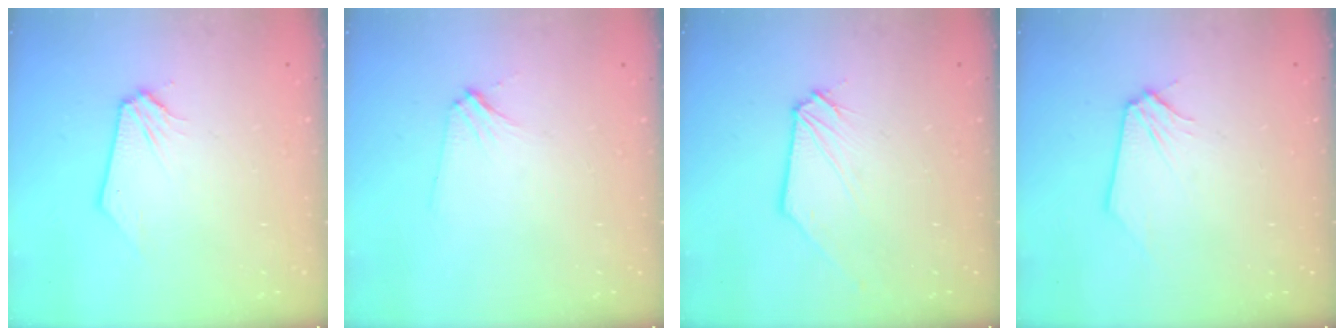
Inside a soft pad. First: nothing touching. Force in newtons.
{"total": 3.3, "press": 3.3, "slide": 0.5}
{"total": 0.0}
{"total": 0.0}